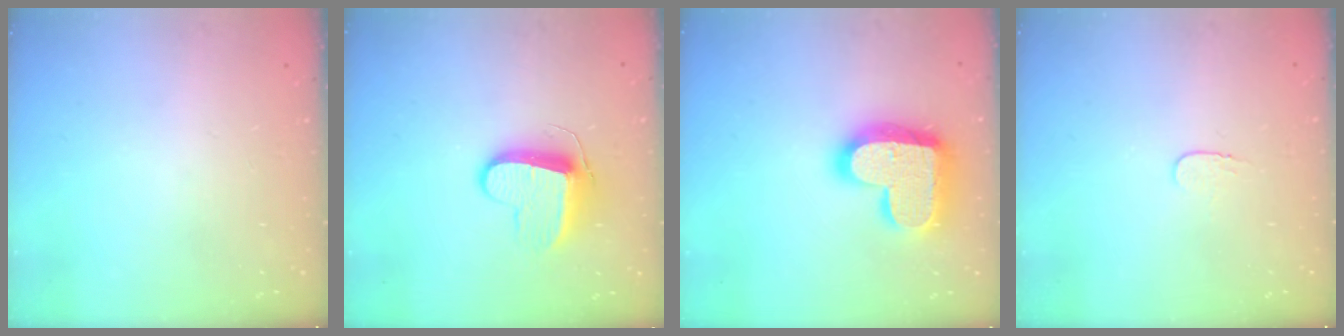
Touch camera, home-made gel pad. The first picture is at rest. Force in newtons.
{"total": 9.9, "press": 9.9, "slide": 0.1}
{"total": 21.4, "press": 21.4, "slide": 1.3}
{"total": 3.6, "press": 3.6, "slide": 0.4}